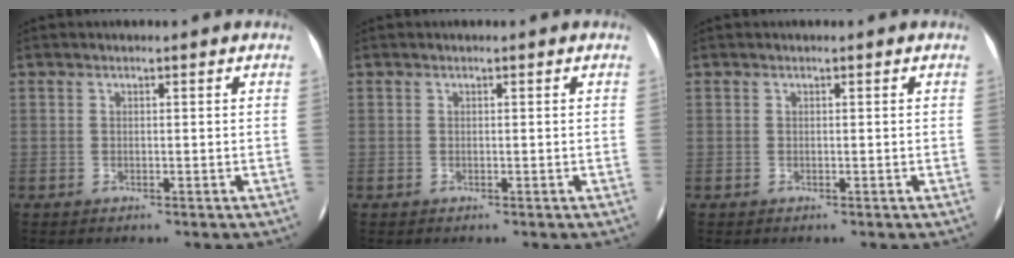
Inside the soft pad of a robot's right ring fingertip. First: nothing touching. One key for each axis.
{"total": 0.0}
{"total": 0.0}